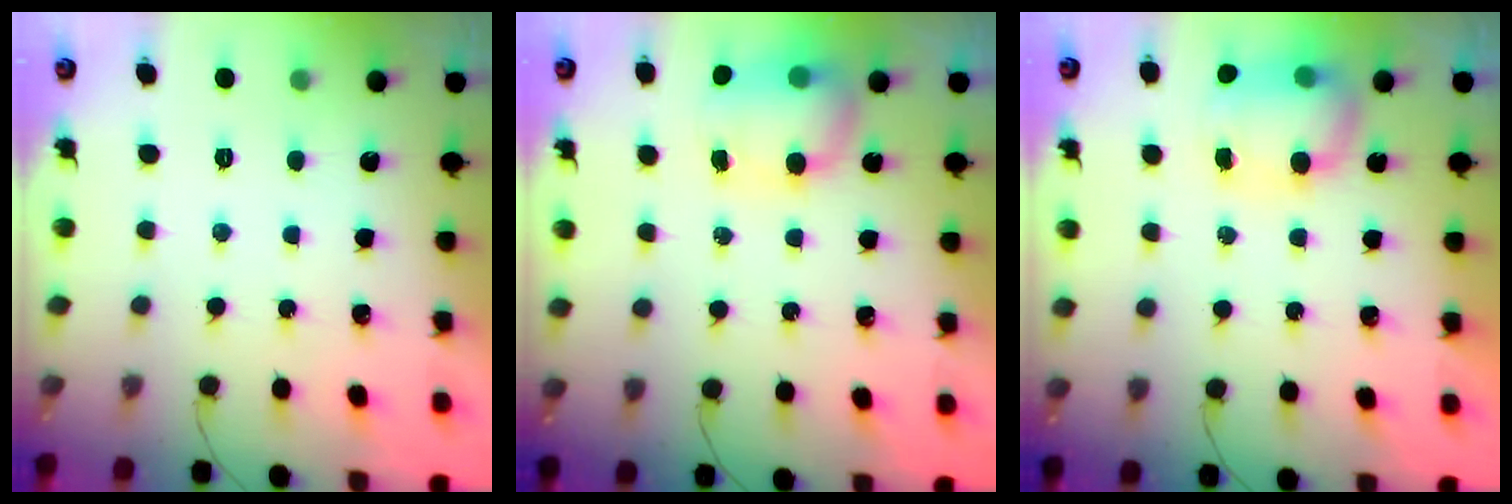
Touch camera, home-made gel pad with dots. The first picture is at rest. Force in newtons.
{"total": 7.2, "press": 7.1, "slide": 1.3}
{"total": 9.4, "press": 8.7, "slide": 3.6}